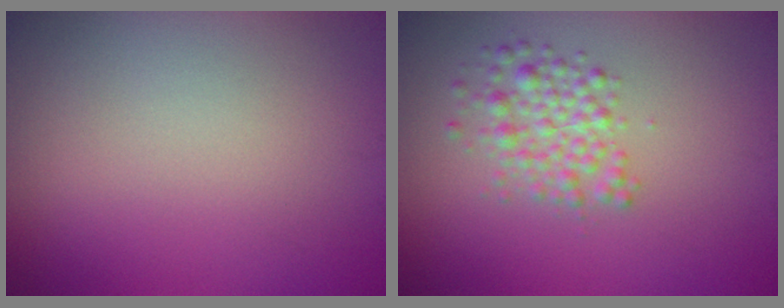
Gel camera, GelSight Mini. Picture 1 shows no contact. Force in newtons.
{"total": 2.9, "press": 2.9, "slide": 0.1}